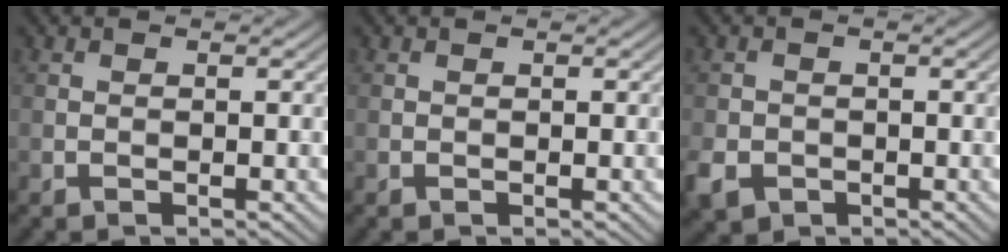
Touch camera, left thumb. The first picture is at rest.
{"total": 0.0}
{"total": 3.8, "force": [-1.7, 3.0, 1.6], "torque": [-0.045, -0.011, -0.039]}